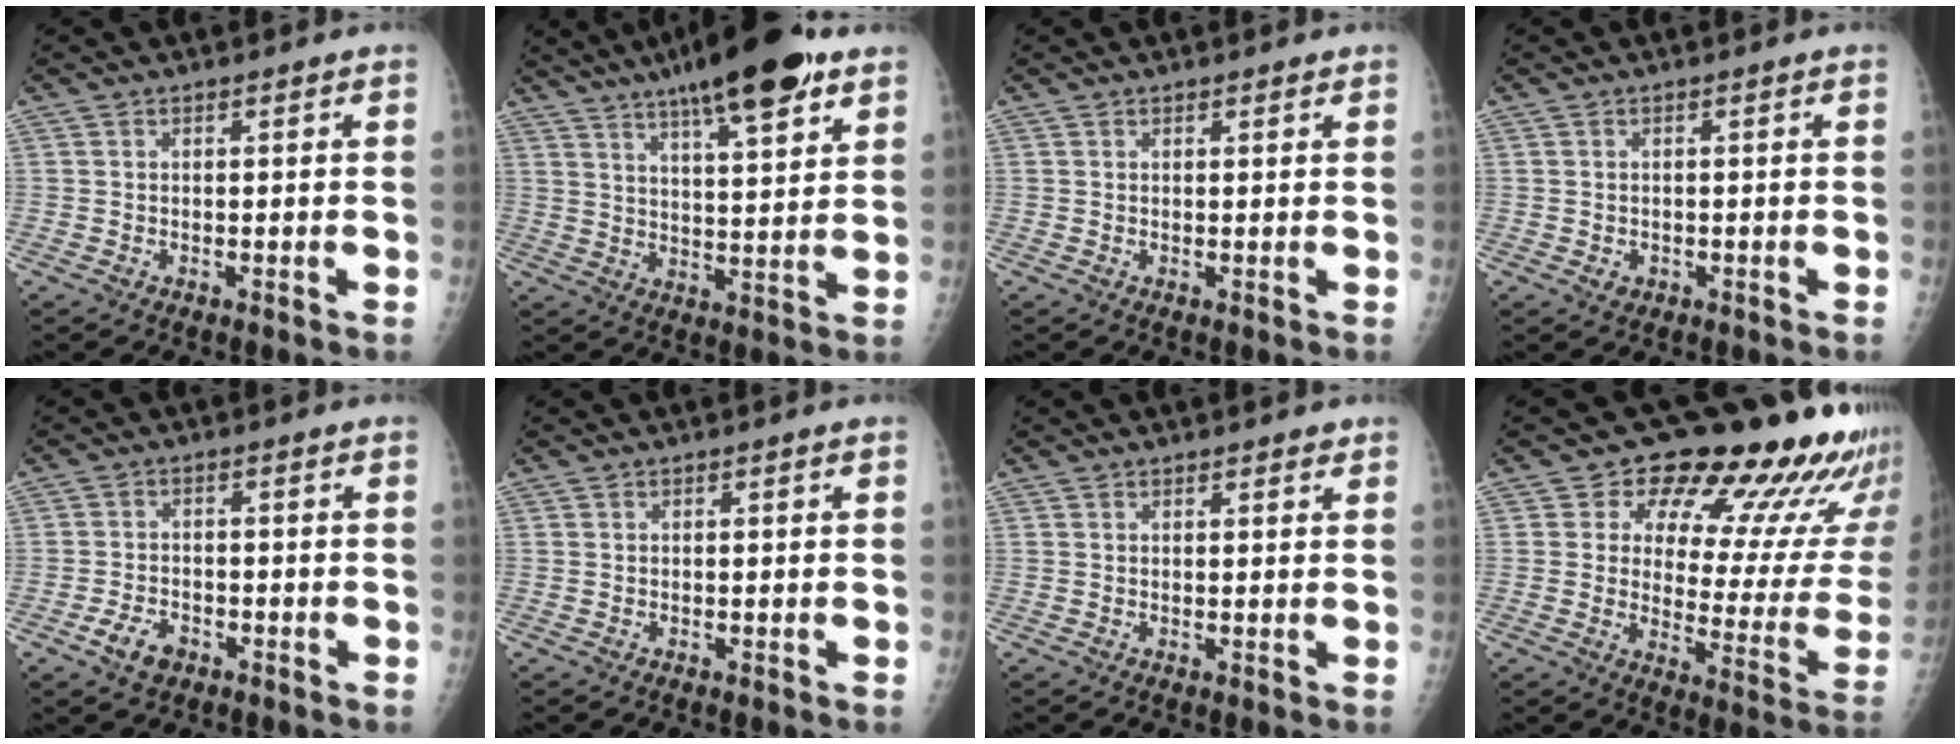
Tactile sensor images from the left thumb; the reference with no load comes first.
{"total": 17.9, "force": [11.5, 4.3, 13.1], "torque": [-0.187, -0.034, 0.179]}
{"total": 1.1, "force": [1.0, 0.4, 0.4], "torque": [-0.001, -0.004, 0.013]}
{"total": 1.2, "force": [-0.2, 1.1, 0.5], "torque": [-0.004, 0.001, 0.003]}
{"total": 4.4, "force": [-2.4, 2.8, 2.4], "torque": [-0.043, 0.012, -0.040]}
{"total": 0.0}
{"total": 1.4, "force": [1.2, 0.6, 0.5], "torque": [0.003, -0.005, 0.012]}
{"total": 22.4, "force": [16.0, 9.0, 12.9], "torque": [-0.114, -0.099, 0.196]}